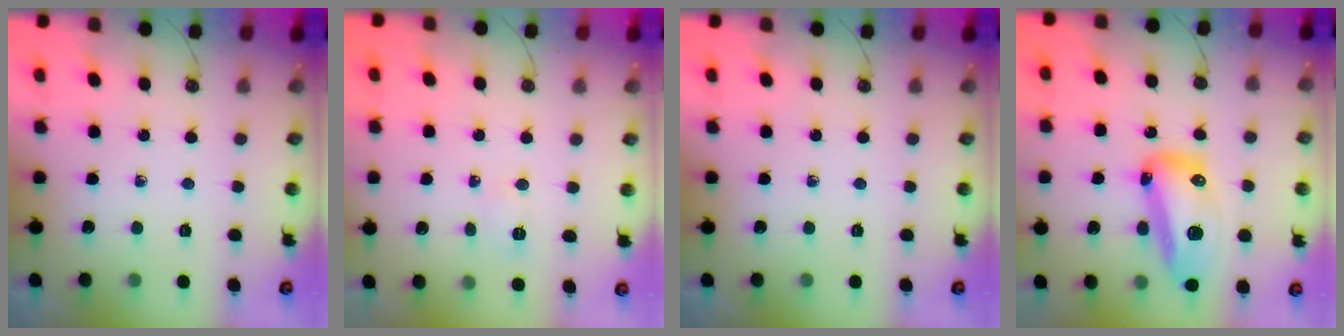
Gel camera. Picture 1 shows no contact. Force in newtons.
{"total": 2.6, "press": 2.5, "slide": 0.8}
{"total": 0.0}
{"total": 16.4, "press": 16.3, "slide": 1.7}